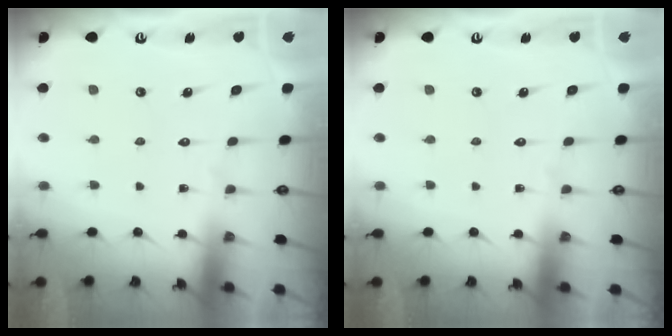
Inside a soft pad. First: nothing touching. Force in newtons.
{"total": 0.0}